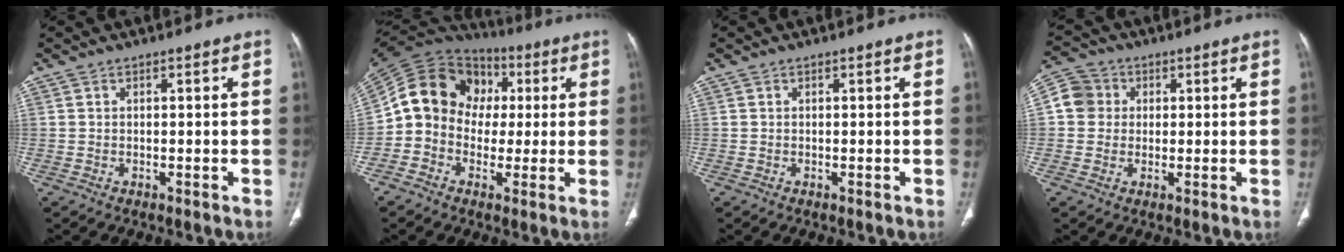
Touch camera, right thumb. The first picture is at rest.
{"total": 15.4, "force": [0.9, 13.2, 7.8], "torque": [-0.116, 0.042, 0.008]}
{"total": 0.0}
{"total": 6.3, "force": [1.0, 5.9, 1.9], "torque": [-0.019, 0.012, 0.011]}